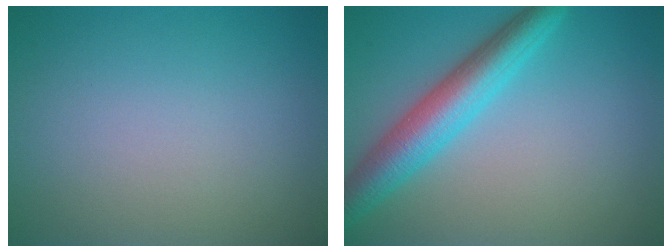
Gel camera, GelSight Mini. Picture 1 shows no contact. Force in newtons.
{"total": 5.5, "press": 5.5, "slide": 0.1}